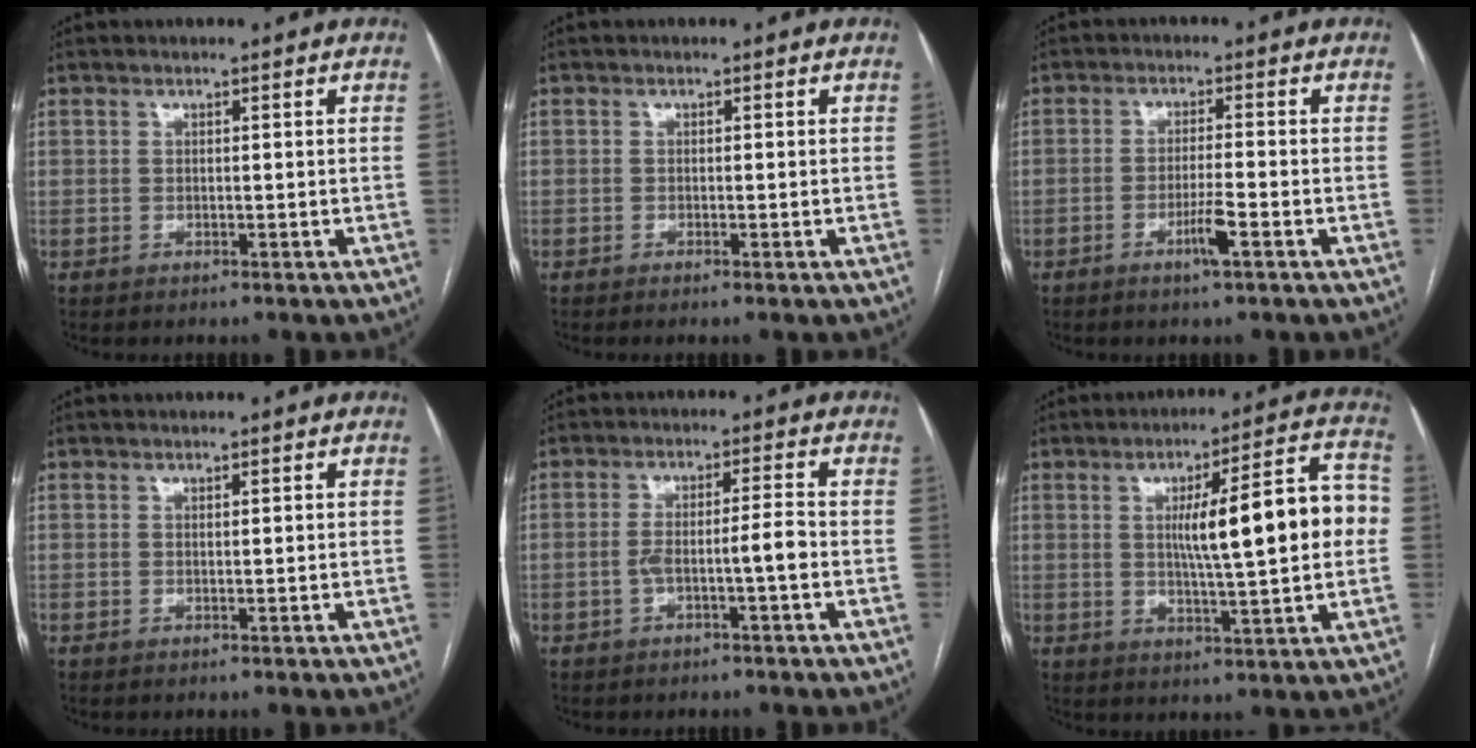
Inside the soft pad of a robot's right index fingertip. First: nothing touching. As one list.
[{"total": 0.7, "force": [-0.5, -0.2, 0.5], "torque": [-0.010, 0.000, -0.007]}, {"total": 3.8, "force": [-1.9, -0.3, 3.3], "torque": [-0.067, -0.007, -0.035]}, {"total": 0.5, "force": [0.1, 0.0, 0.5], "torque": [-0.008, 0.001, 0.002]}, {"total": 4.4, "force": [-1.5, -0.1, 4.1], "torque": [-0.079, 0.016, -0.020]}, {"total": 15.4, "force": [1.2, 1.7, 15.2], "torque": [-0.216, 0.030, 0.018]}]